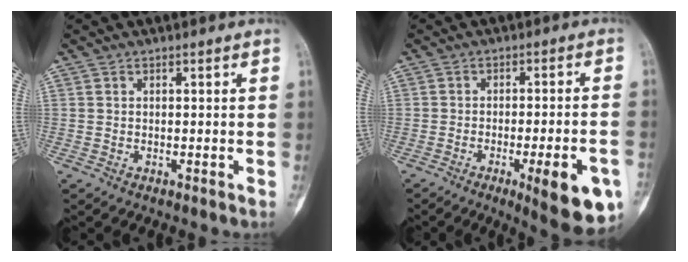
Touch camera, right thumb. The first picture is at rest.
{"total": 17.2, "force": [-7.1, 4.0, 15.1], "torque": [-0.158, 0.014, -0.087]}